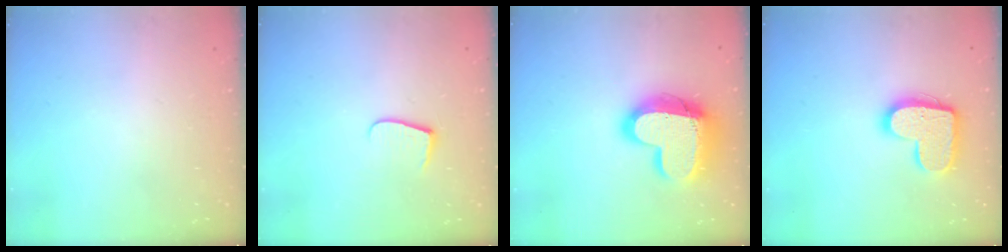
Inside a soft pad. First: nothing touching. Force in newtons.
{"total": 6.2, "press": 6.2, "slide": 0.6}
{"total": 18.9, "press": 18.8, "slide": 1.5}
{"total": 14.9, "press": 14.9, "slide": 1.0}